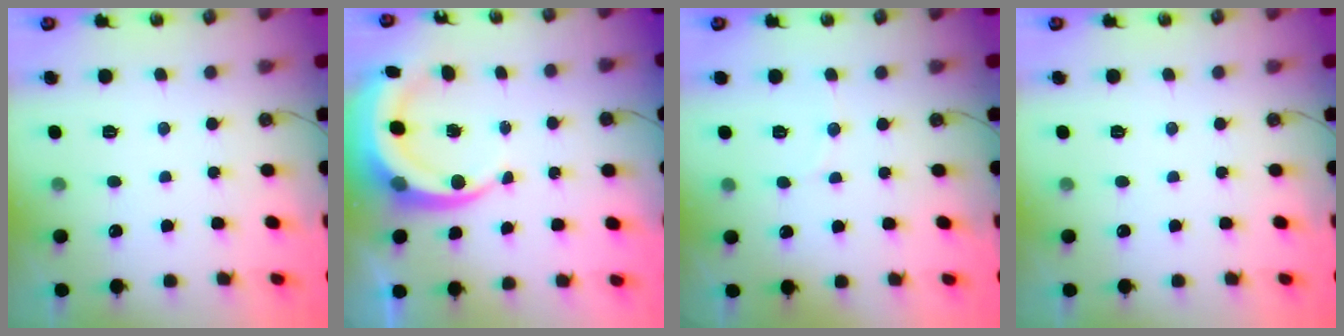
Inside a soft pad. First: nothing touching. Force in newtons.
{"total": 8.4, "press": 8.3, "slide": 1.4}
{"total": 4.4, "press": 4.2, "slide": 1.2}
{"total": 0.0}